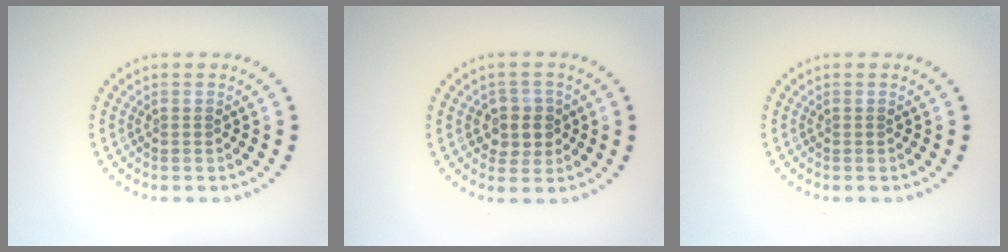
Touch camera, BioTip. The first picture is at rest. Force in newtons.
{"total": 2.8, "press": 2.6, "slide": 0.8}
{"total": 0.0}